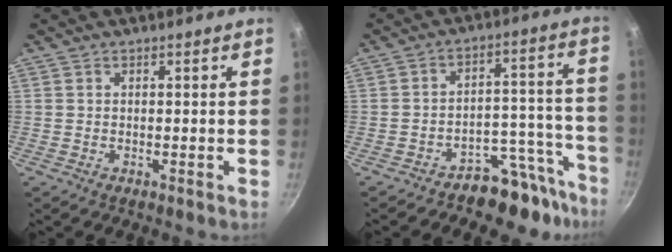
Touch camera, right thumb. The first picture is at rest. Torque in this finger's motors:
{"motor_torque": [0.57, -0.77, -0.06, -0.10, 0.04]}